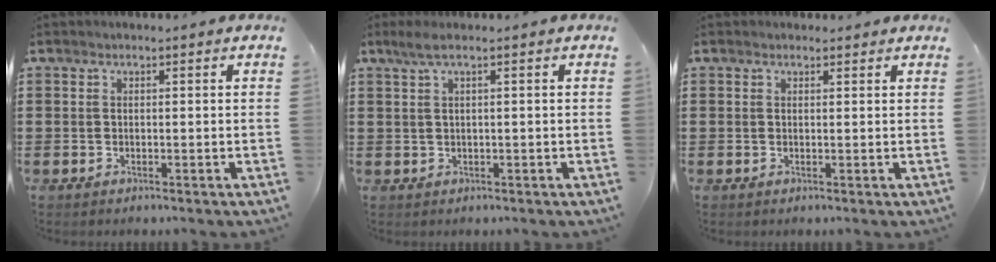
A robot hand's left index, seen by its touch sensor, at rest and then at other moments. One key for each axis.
{"total": 2.0, "fx": 0.3, "fy": -0.1, "fz": 2.0, "tx": -0.045, "ty": -0.007, "tz": 0.004}
{"total": 0.7, "fx": 0.6, "fy": 0.3, "fz": 0.2, "tx": -0.005, "ty": 0.001, "tz": 0.013}